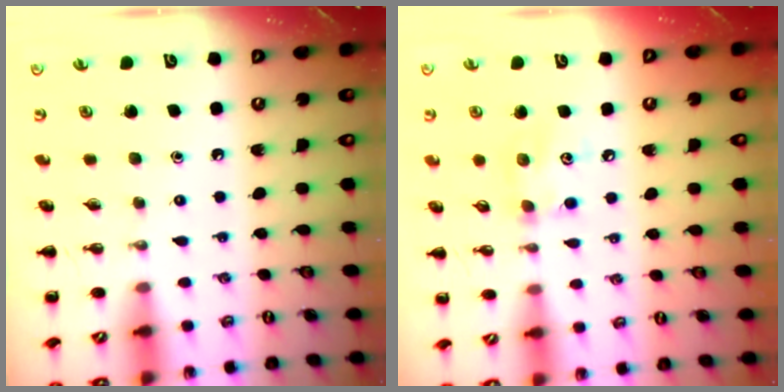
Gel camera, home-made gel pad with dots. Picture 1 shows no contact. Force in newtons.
{"total": 5.0, "press": 5.0, "slide": 0.5}